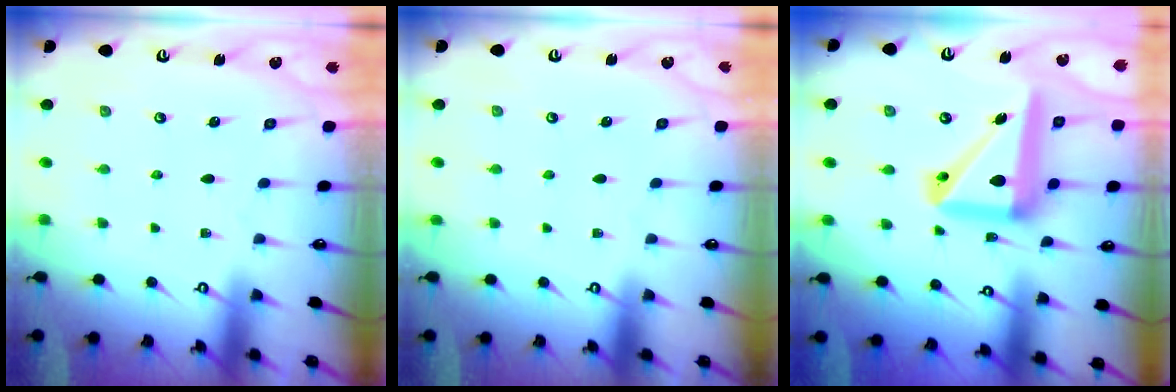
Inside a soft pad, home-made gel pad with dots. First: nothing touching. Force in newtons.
{"total": 0.0}
{"total": 17.2, "press": 17.0, "slide": 2.7}